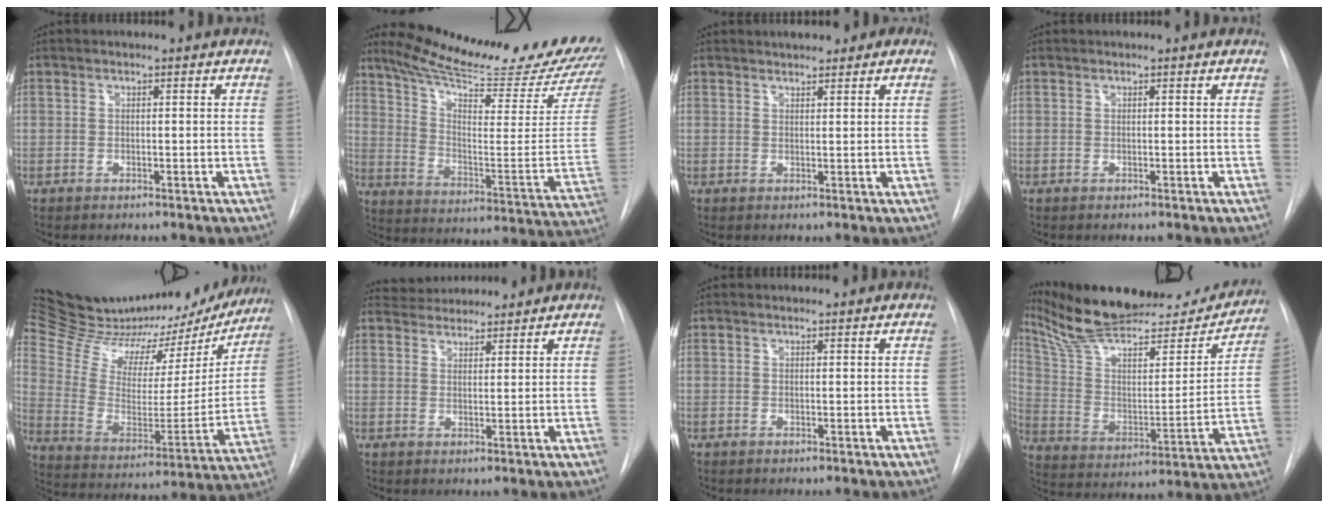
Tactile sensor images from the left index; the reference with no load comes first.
{"total": 25.7, "force": [23.3, 1.3, 10.7], "torque": [-0.173, -0.105, 0.318]}
{"total": 3.1, "force": [2.5, 1.2, 1.4], "torque": [-0.017, 0.013, 0.034]}
{"total": 0.0}
{"total": 31.9, "force": [28.0, 10.0, 11.6], "torque": [-0.199, -0.036, 0.396]}
{"total": 5.5, "force": [5.4, 1.0, 0.5], "torque": [-0.011, 0.028, 0.087]}
{"total": 0.5, "force": [0.5, 0.1, 0.0], "torque": [-0.002, 0.010, 0.011]}
{"total": 28.1, "force": [25.1, 6.1, 11.2], "torque": [-0.188, -0.021, 0.368]}